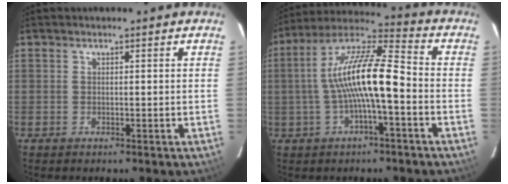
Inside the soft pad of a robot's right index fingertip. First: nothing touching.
{"total": 13.4, "force": [-2.2, 2.6, 13.0], "torque": [-0.243, 0.021, -0.041]}